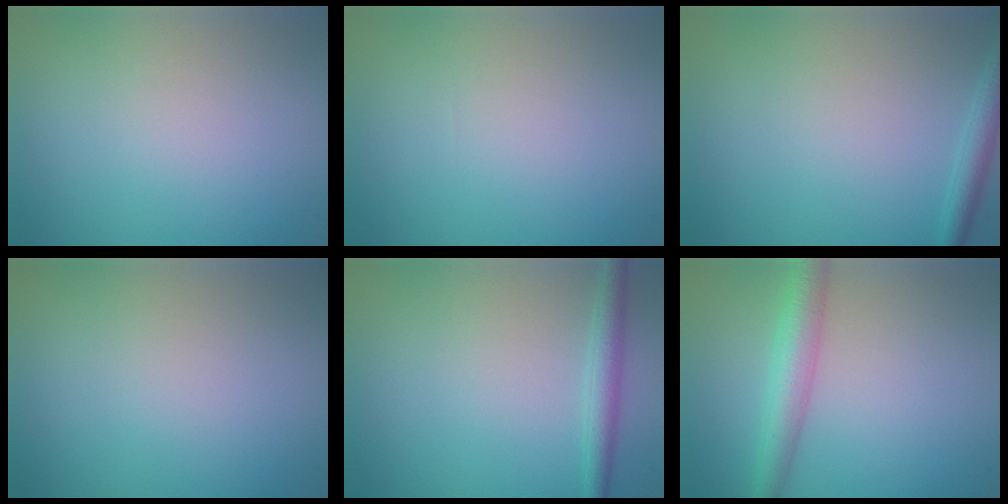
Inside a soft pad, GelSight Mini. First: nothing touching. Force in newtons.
{"total": 0.0}
{"total": 1.8, "press": 1.8, "slide": 0.1}
{"total": 0.0}
{"total": 2.2, "press": 2.2, "slide": 0.1}
{"total": 4.0, "press": 4.0, "slide": 0.1}